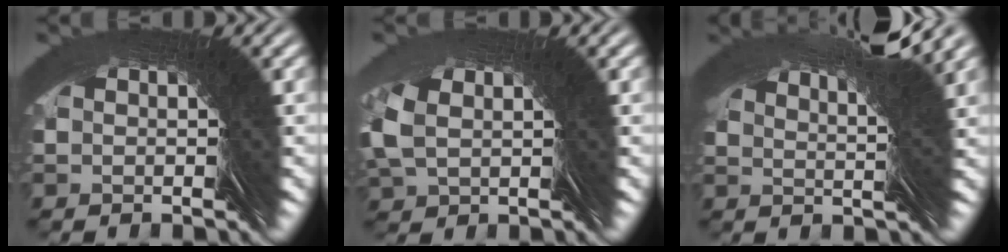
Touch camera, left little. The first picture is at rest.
{"total": 1.1, "force": [0.8, -0.7, -0.4], "torque": [0.005, 0.008, 0.012]}
{"total": 6.6, "force": [4.1, -5.1, -0.4], "torque": [0.011, 0.052, 0.056]}